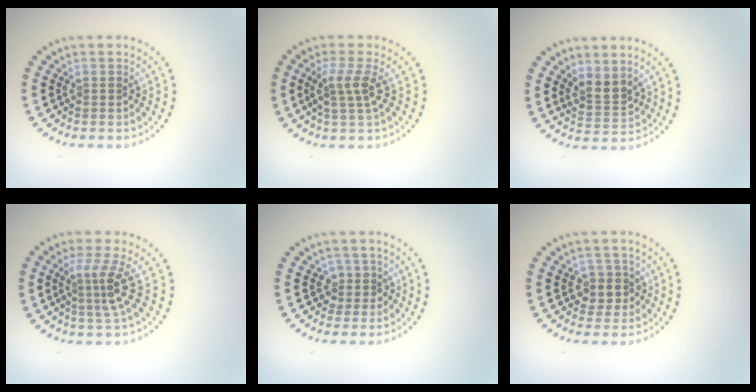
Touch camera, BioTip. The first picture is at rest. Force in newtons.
{"total": 2.6, "press": 2.0, "slide": 1.7}
{"total": 2.5, "press": 2.2, "slide": 1.2}
{"total": 3.2, "press": 2.3, "slide": 2.3}
{"total": 1.7, "press": 1.3, "slide": 1.1}
{"total": 2.3, "press": 2.0, "slide": 1.0}